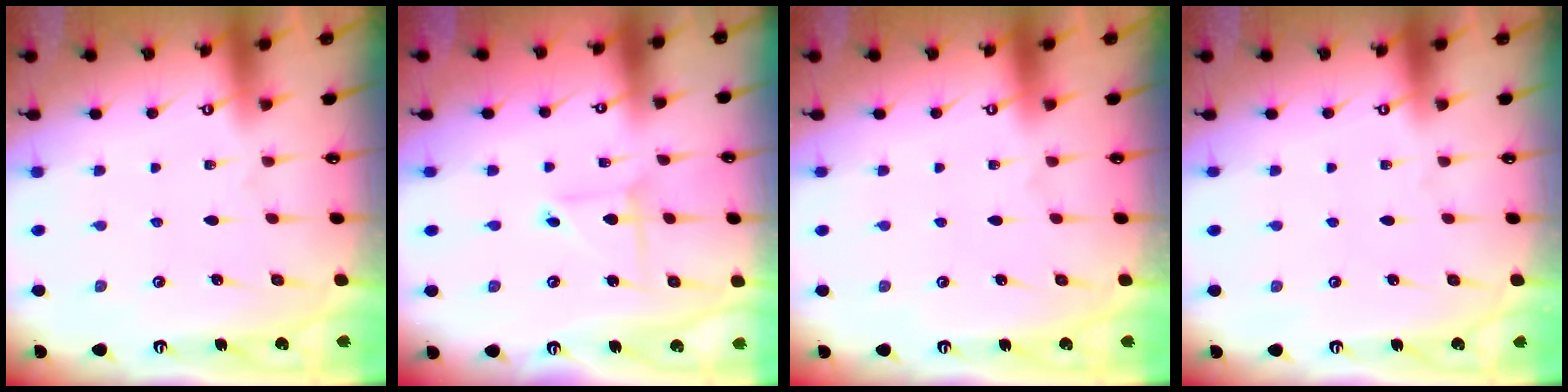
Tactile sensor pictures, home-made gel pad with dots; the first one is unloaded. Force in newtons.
{"total": 2.8, "press": 2.8, "slide": 0.3}
{"total": 0.0}
{"total": 0.0}